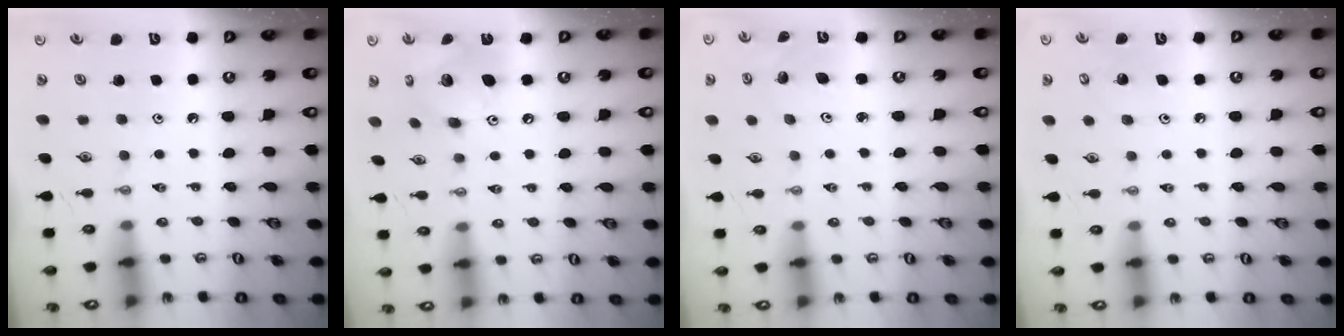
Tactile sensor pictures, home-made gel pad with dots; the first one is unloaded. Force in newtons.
{"total": 14.0, "press": 13.9, "slide": 1.1}
{"total": 2.0, "press": 2.0, "slide": 0.1}
{"total": 5.0, "press": 4.9, "slide": 0.4}